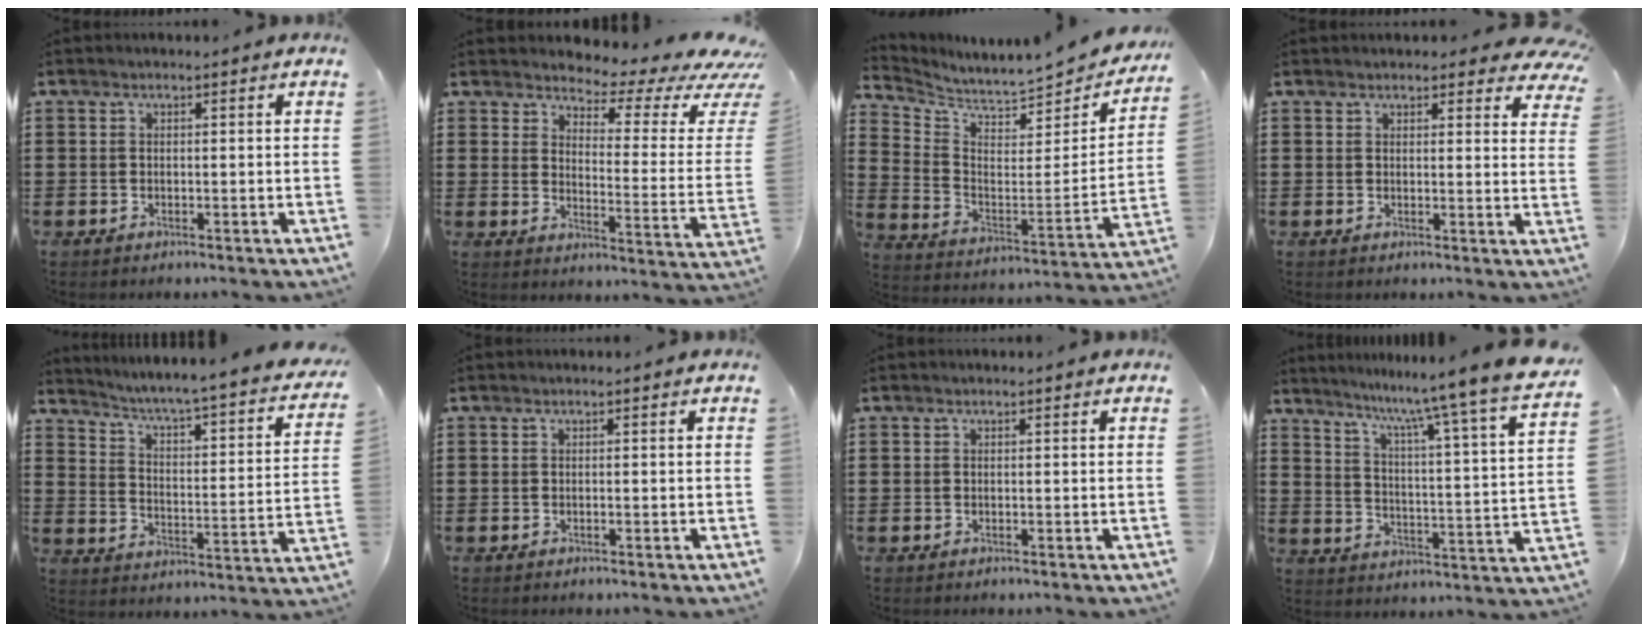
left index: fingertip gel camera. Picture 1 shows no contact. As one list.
[{"total": 4.1, "force": [3.4, 1.2, 2.0], "torque": [-0.044, -0.031, 0.051]}, {"total": 4.7, "force": [4.6, 0.4, 1.1], "torque": [-0.050, -0.051, 0.074]}, {"total": 3.6, "force": [3.2, 1.2, 1.1], "torque": [-0.015, -0.010, 0.057]}, {"total": 3.0, "force": [2.4, -1.0, 1.6], "torque": [-0.048, -0.043, 0.022]}, {"total": 0.0}, {"total": 0.0}, {"total": 7.8, "force": [6.6, -2.0, 3.7], "torque": [-0.083, -0.074, 0.096]}]